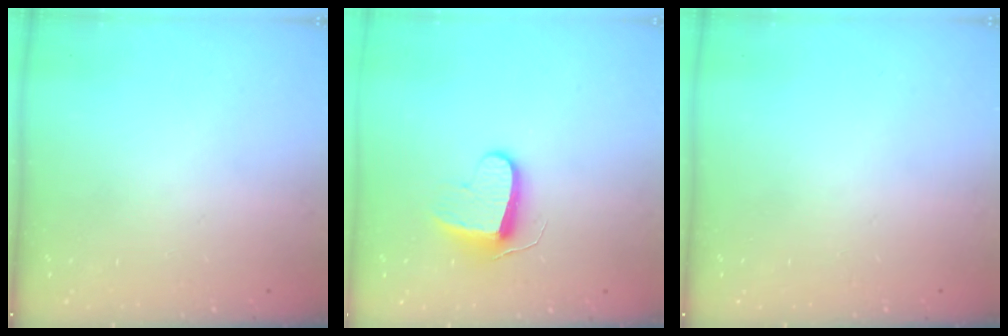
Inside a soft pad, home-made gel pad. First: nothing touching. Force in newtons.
{"total": 8.9, "press": 8.9, "slide": 0.1}
{"total": 0.0}